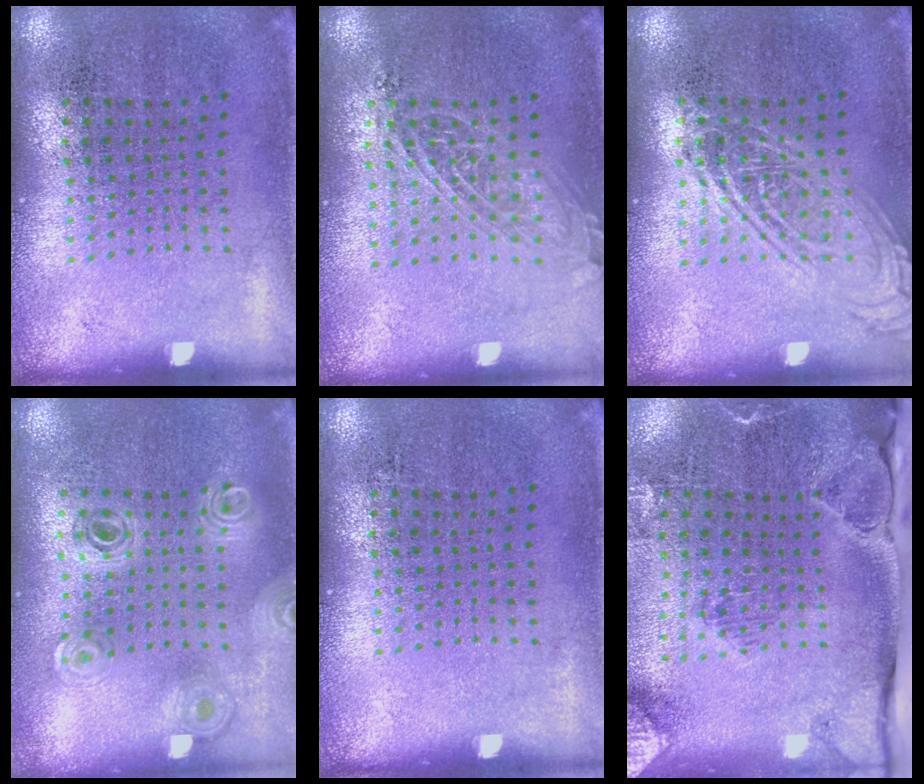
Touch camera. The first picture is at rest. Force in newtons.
{"total": 1.4, "press": 1.2, "slide": 0.7}
{"total": 2.6, "press": 2.6, "slide": 0.4}
{"total": 0.9, "press": 0.9, "slide": 0.0}
{"total": 0.0}
{"total": 3.0, "press": 2.3, "slide": 2.0}